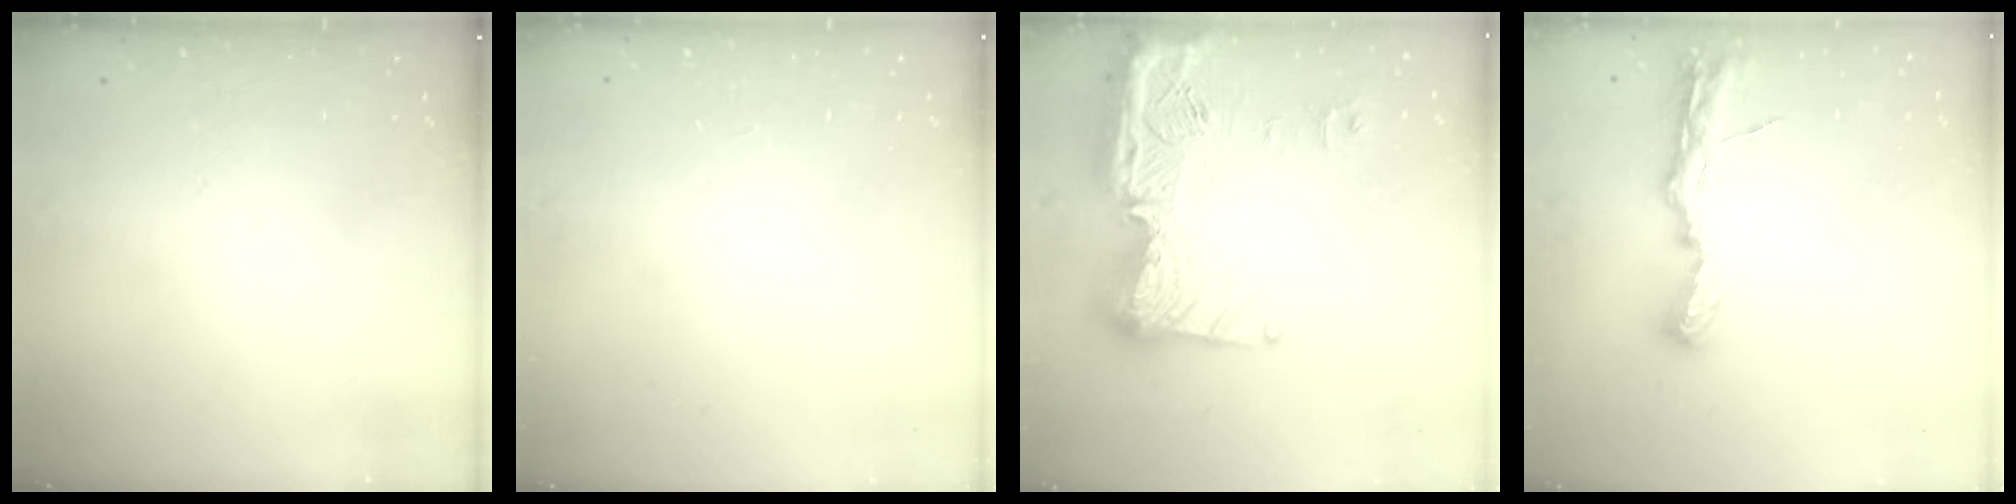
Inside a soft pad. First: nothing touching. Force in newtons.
{"total": 1.0, "press": 0.8, "slide": 0.6}
{"total": 23.2, "press": 23.1, "slide": 2.1}
{"total": 8.0, "press": 8.0, "slide": 0.7}